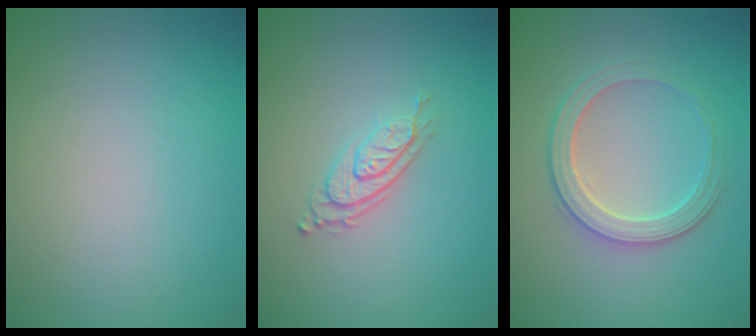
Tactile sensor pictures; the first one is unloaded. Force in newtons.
{"total": 2.7, "press": 2.0, "slide": 1.9}
{"total": 2.8, "press": 2.8, "slide": 0.3}